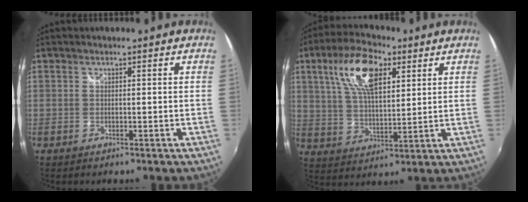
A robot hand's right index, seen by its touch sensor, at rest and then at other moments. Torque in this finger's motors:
{"motor_torque": [1.43, 0.71, 0.45, 0.15]}